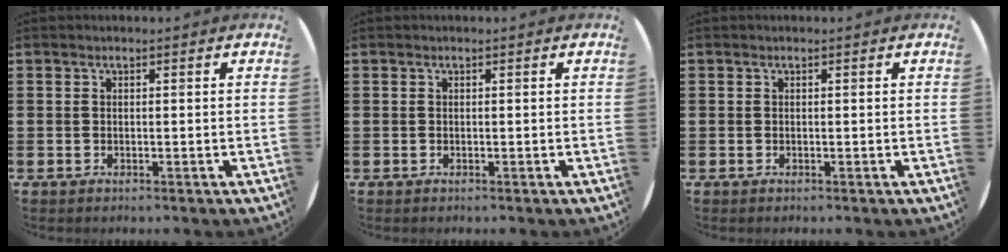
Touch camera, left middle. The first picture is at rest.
{"total": 0.0}
{"total": 0.0}